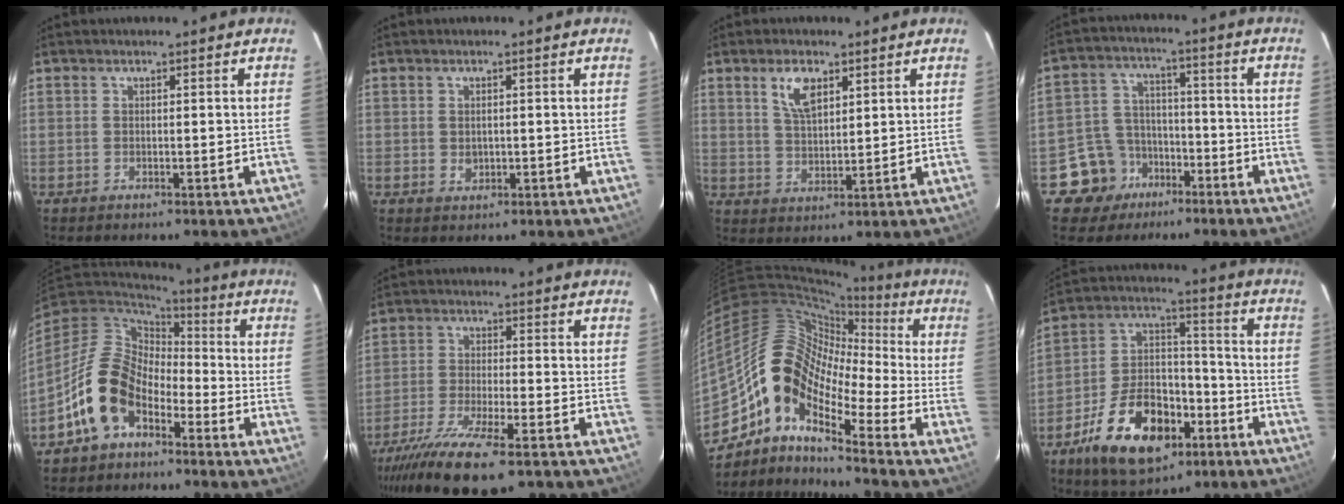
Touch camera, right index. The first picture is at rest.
{"total": 1.8, "force": [0.1, 1.5, 1.1], "torque": [-0.017, 0.001, 0.005]}
{"total": 6.3, "force": [3.3, 2.9, 4.5], "torque": [-0.083, 0.007, 0.067]}
{"total": 9.0, "force": [-5.4, 7.2, 1.1], "torque": [-0.041, 0.035, -0.083]}
{"total": 12.6, "force": [-6.1, 8.2, 7.3], "torque": [-0.152, 0.017, -0.116]}
{"total": 15.9, "force": [-11.6, 3.4, 10.4], "torque": [-0.219, -0.048, -0.210]}
{"total": 14.9, "force": [-6.8, 7.0, 11.2], "torque": [-0.187, 0.008, -0.149]}
{"total": 19.6, "force": [-10.2, 11.0, 12.5], "torque": [-0.253, 0.024, -0.165]}